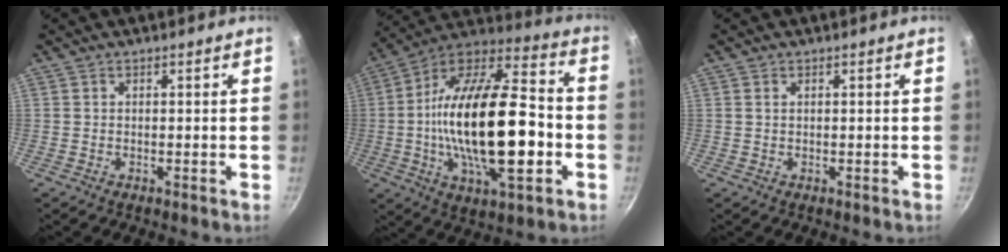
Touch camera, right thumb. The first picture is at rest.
{"total": 28.5, "force": [-3.5, 12.3, 25.5], "torque": [-0.446, 0.032, -0.064]}
{"total": 0.7, "force": [0.3, 0.5, 0.5], "torque": [-0.008, 0.001, 0.005]}